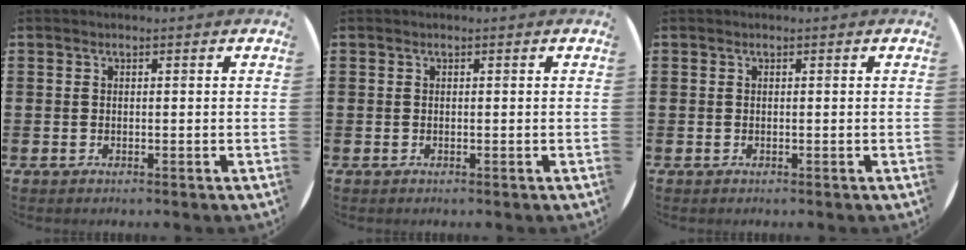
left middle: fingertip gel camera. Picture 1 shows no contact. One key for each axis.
{"total": 0.0}
{"total": 0.0}